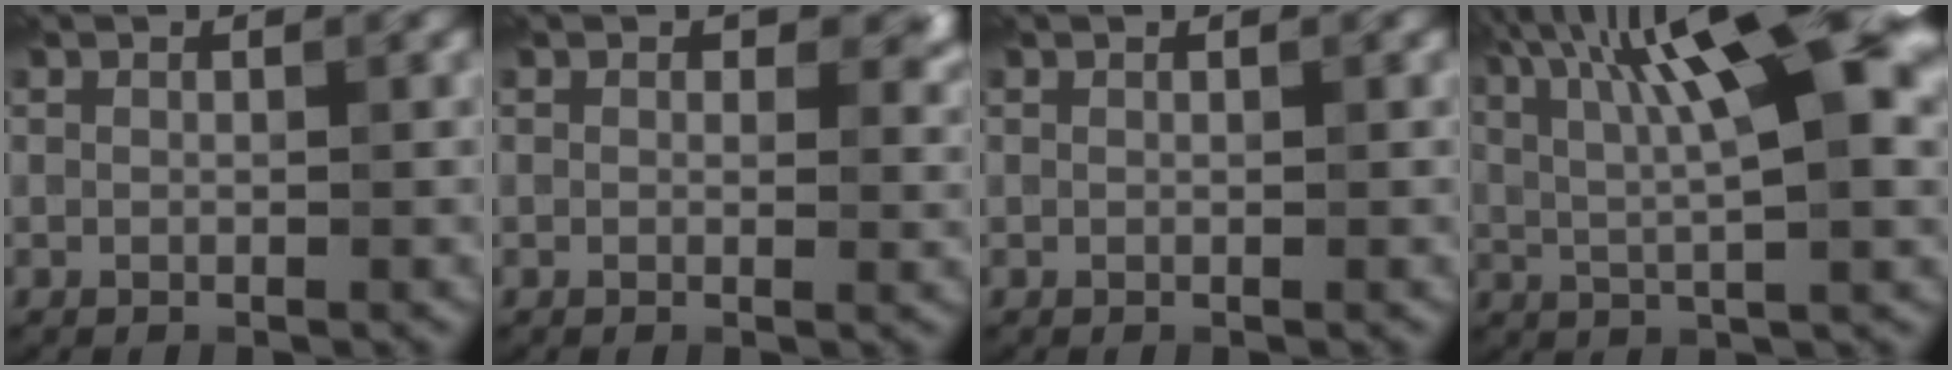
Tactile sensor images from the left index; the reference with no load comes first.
{"total": 2.7, "force": [1.1, 1.7, 1.8], "torque": [-0.014, -0.004, 0.010]}
{"total": 0.0}
{"total": 13.5, "force": [4.7, 3.3, 12.3], "torque": [-0.184, 0.022, 0.071]}